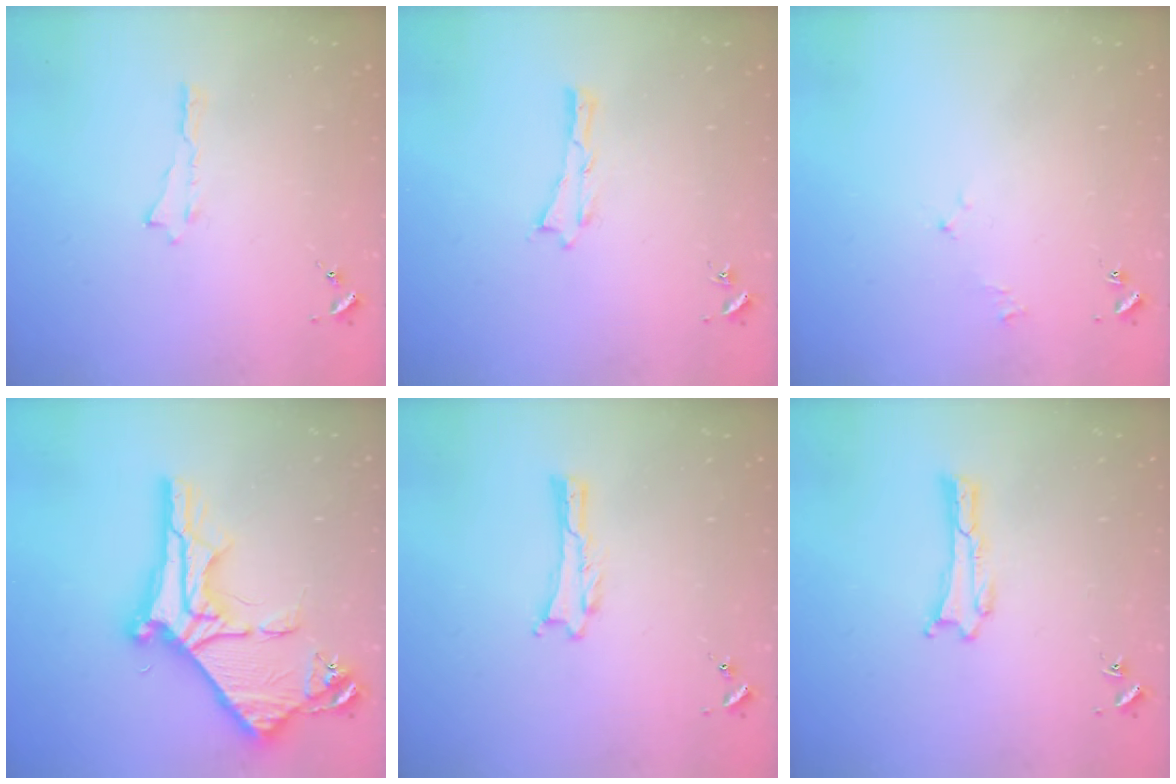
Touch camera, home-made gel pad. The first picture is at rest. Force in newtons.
{"total": 0.0}
{"total": 1.6, "press": 1.5, "slide": 0.3}
{"total": 10.7, "press": 10.6, "slide": 1.2}
{"total": 0.0}
{"total": 0.0}